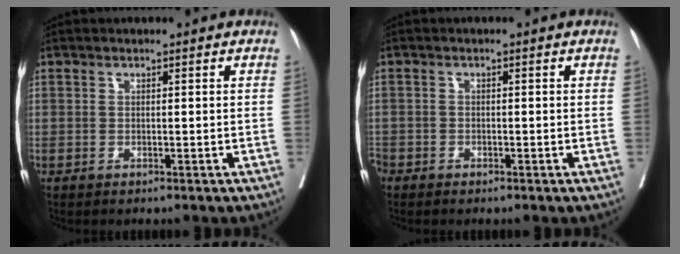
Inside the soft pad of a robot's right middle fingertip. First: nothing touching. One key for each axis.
{"total": 1.9, "fx": -1.4, "fy": 1.3, "fz": 0.5, "tx": -0.010, "ty": 0.002, "tz": -0.027}